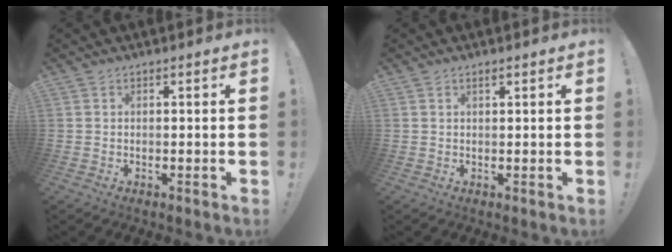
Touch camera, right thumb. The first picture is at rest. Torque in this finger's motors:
{"motor_torque": [-0.10, -0.03, 0.00, 0.00, 0.00]}